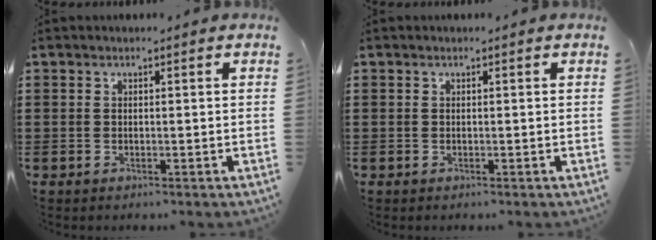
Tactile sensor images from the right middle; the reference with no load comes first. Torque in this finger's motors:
{"motor_torque": [-1.04, 1.10, 0.07, 0.01]}